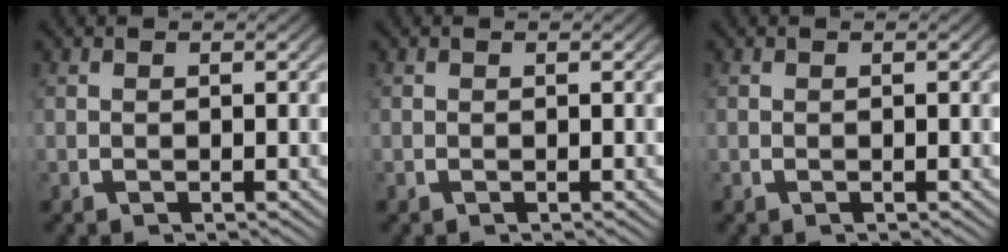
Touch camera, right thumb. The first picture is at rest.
{"total": 0.0}
{"total": 0.0}